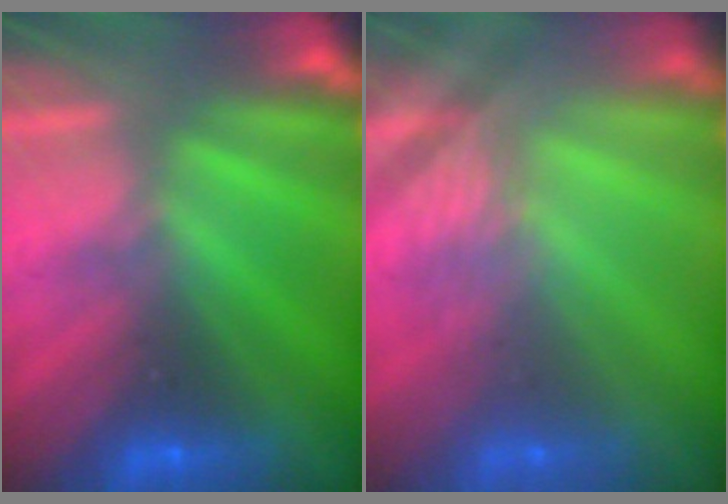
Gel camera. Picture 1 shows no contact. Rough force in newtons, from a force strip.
{"total": 2.3}